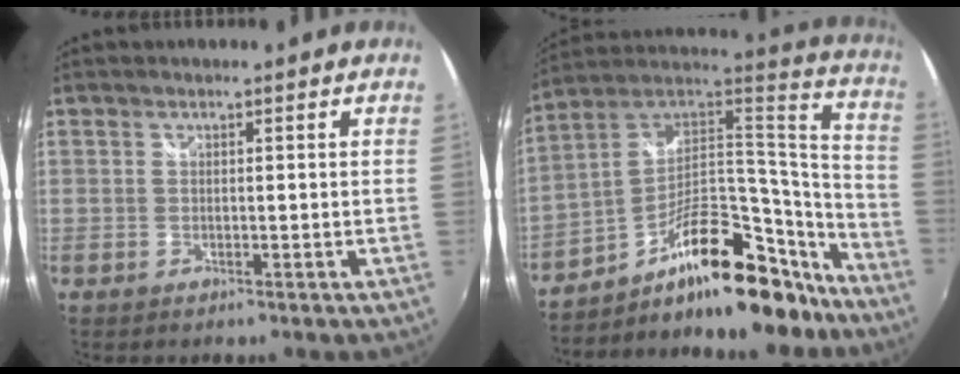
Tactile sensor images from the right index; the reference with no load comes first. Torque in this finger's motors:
{"motor_torque": [1.06, -1.08, 0.40, 0.08]}